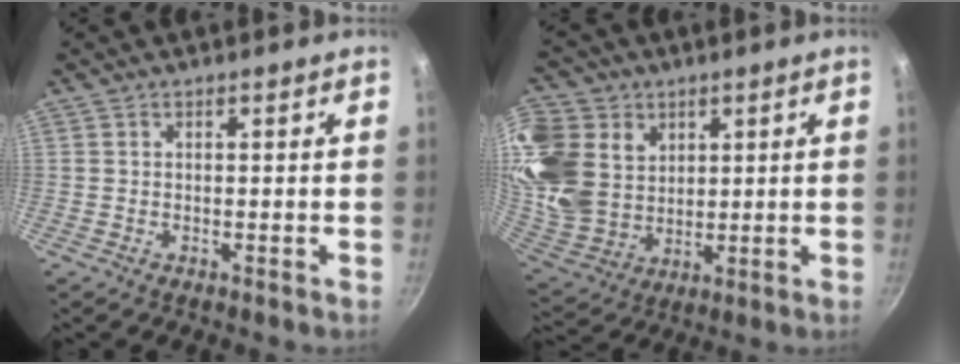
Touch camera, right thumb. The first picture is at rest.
{"total": 22.8, "force": [8.2, 18.0, 11.4], "torque": [-0.252, -0.012, 0.173]}